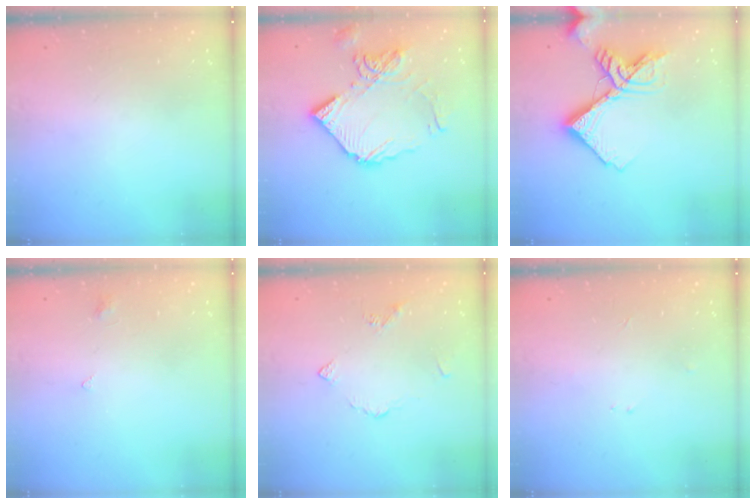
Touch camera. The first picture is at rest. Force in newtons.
{"total": 15.1, "press": 15.0, "slide": 1.9}
{"total": 15.1, "press": 14.9, "slide": 1.9}
{"total": 2.5, "press": 2.4, "slide": 0.5}
{"total": 3.5, "press": 3.4, "slide": 0.7}
{"total": 2.4, "press": 2.4, "slide": 0.3}